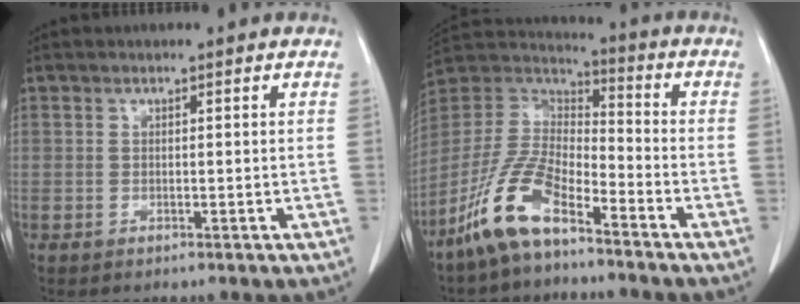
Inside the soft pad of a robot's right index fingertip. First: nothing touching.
{"total": 12.5, "force": [-8.4, 3.7, 8.5], "torque": [-0.189, 0.007, -0.167]}